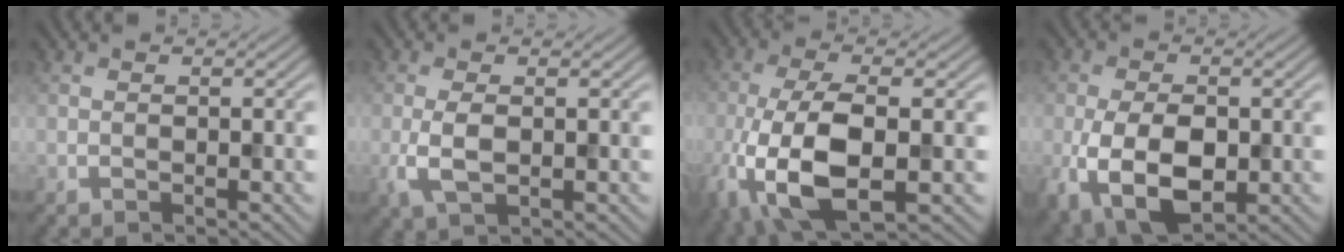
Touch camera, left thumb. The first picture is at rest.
{"total": 3.8, "force": [-0.3, 1.8, 3.3], "torque": [-0.082, -0.006, -0.007]}
{"total": 13.0, "force": [-3.8, 5.6, 11.1], "torque": [-0.264, -0.022, -0.070]}
{"total": 10.0, "force": [-2.4, 5.9, 7.7], "torque": [-0.171, -0.024, -0.044]}